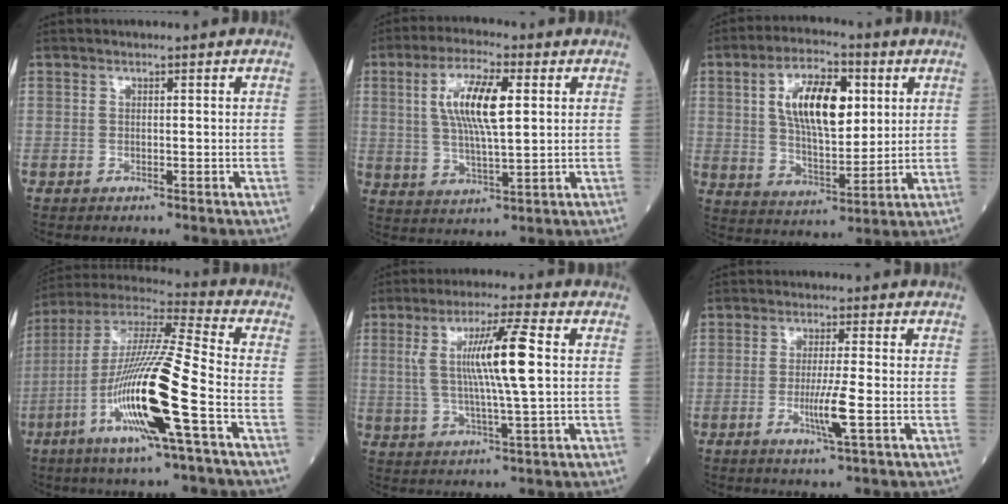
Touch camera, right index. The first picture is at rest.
{"total": 10.4, "force": [2.5, 2.3, 9.8], "torque": [-0.189, 0.005, 0.047]}
{"total": 13.0, "force": [3.6, 5.3, 11.3], "torque": [-0.203, 0.013, 0.064]}
{"total": 19.7, "force": [-6.6, 0.5, 18.6], "torque": [-0.390, -0.023, -0.133]}
{"total": 11.0, "force": [1.6, 0.1, 10.9], "torque": [-0.211, 0.007, 0.029]}
{"total": 5.3, "force": [-1.4, -0.5, 5.0], "torque": [-0.097, -0.013, -0.028]}